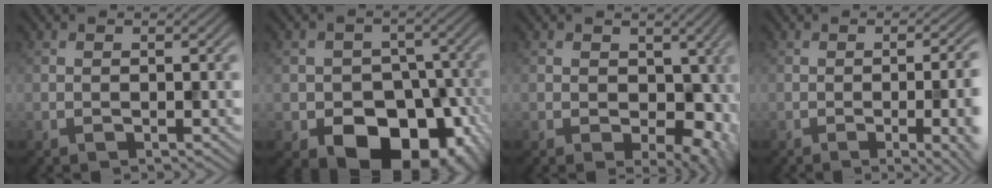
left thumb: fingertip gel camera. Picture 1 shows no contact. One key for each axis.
{"total": 13.2, "fx": -6.1, "fy": 9.7, "fz": 6.5, "tx": -0.085, "ty": -0.035, "tz": -0.096}
{"total": 7.6, "fx": -0.7, "fy": 5.2, "fz": 5.5, "tx": -0.076, "ty": -0.019, "tz": 0.000}
{"total": 11.1, "fx": -2.2, "fy": 4.4, "fz": 10.0, "tx": -0.084, "ty": 0.000, "tz": -0.028}